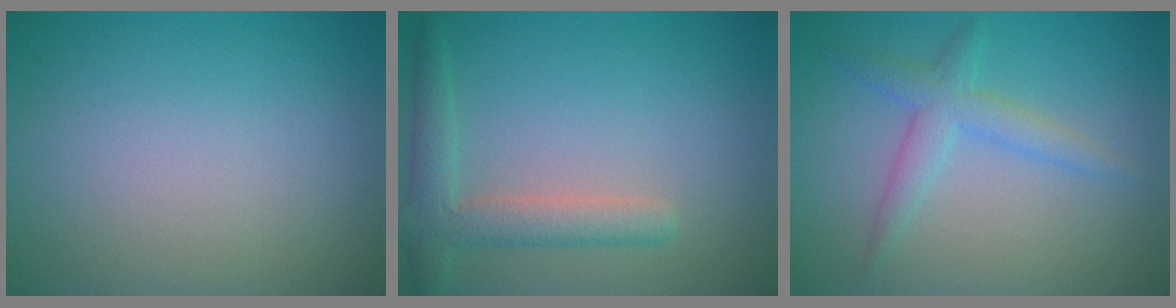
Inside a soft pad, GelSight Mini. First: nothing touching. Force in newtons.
{"total": 3.5, "press": 3.5, "slide": 0.3}
{"total": 2.8, "press": 2.8, "slide": 0.1}